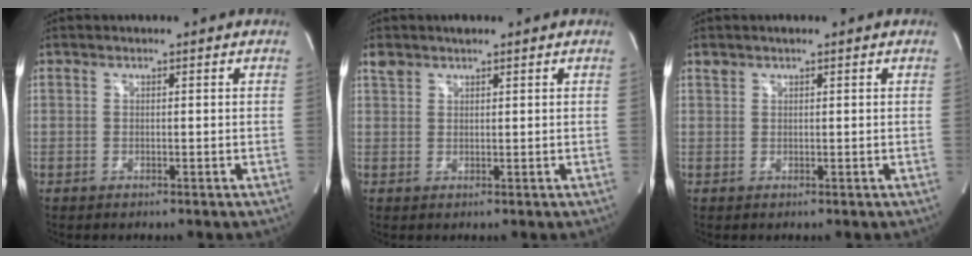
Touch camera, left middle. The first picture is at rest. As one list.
[{"total": 2.3, "force": [1.9, 0.8, 0.9], "torque": [-0.024, 0.015, 0.037]}, {"total": 1.1, "force": [0.9, 0.2, 0.6], "torque": [-0.018, 0.012, 0.020]}]